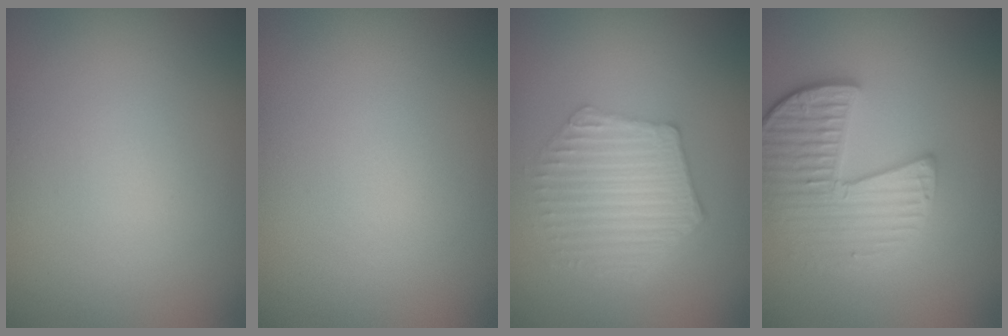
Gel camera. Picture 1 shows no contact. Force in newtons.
{"total": 0.0}
{"total": 5.6, "press": 4.1, "slide": 3.7}
{"total": 4.2, "press": 3.7, "slide": 2.0}